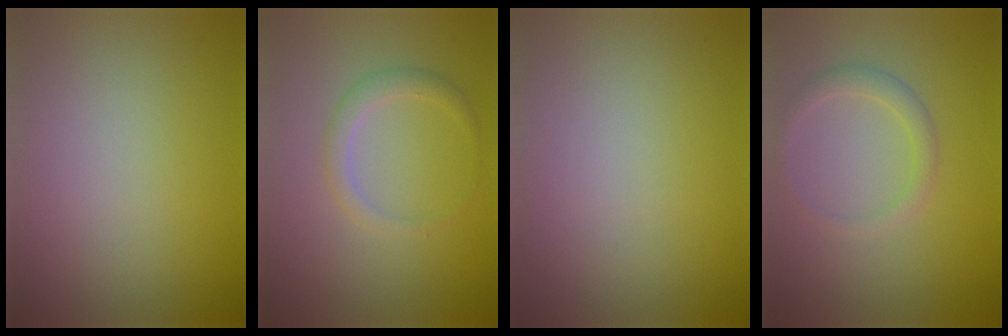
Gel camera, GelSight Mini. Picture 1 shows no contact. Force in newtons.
{"total": 1.7, "press": 1.7, "slide": 0.1}
{"total": 0.0}
{"total": 1.7, "press": 1.7, "slide": 0.1}